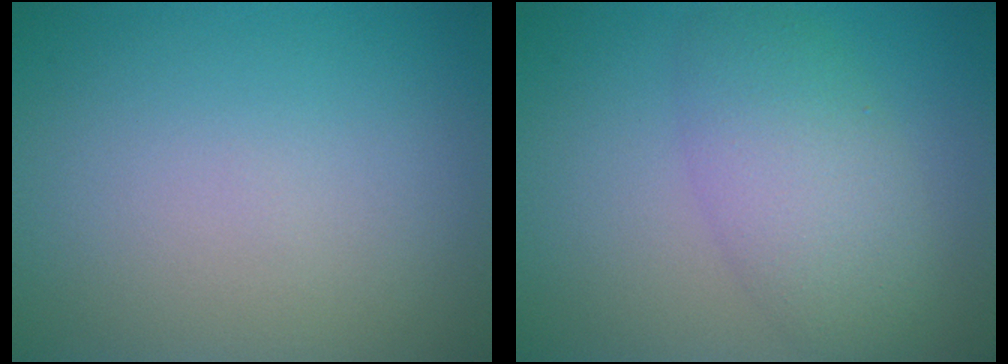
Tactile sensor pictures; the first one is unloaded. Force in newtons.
{"total": 5.0, "press": 5.0, "slide": 0.3}